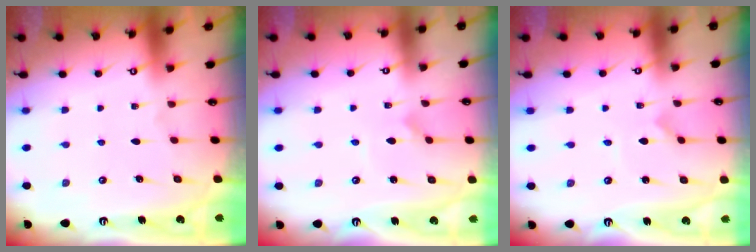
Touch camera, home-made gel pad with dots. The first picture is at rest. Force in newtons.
{"total": 2.2, "press": 2.2, "slide": 0.2}
{"total": 0.0}